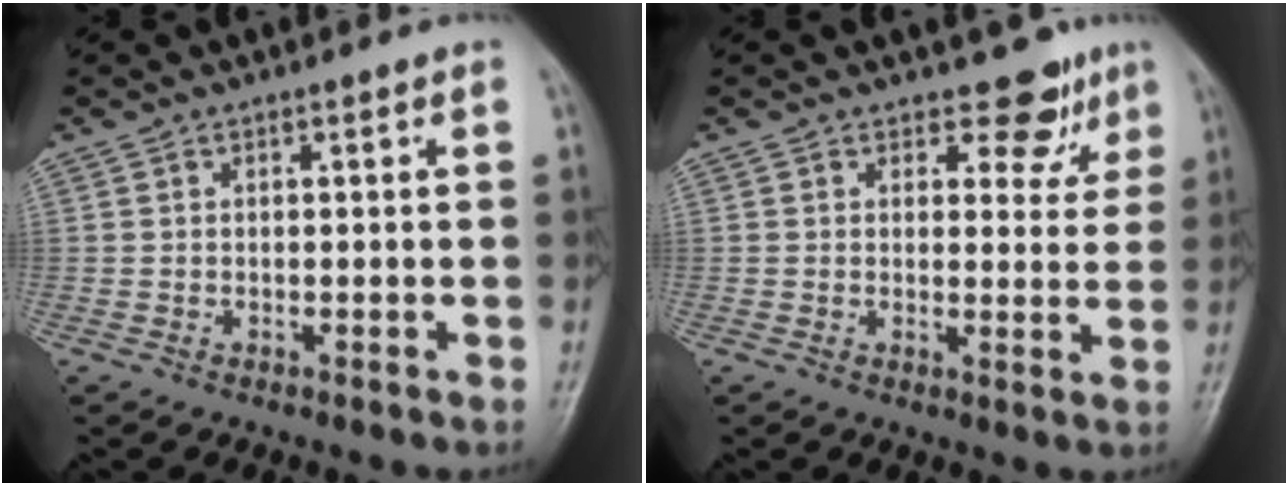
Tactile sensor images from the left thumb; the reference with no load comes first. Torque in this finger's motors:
{"motor_torque": [0.01, 0.08, -0.06, -0.29, 0.04]}